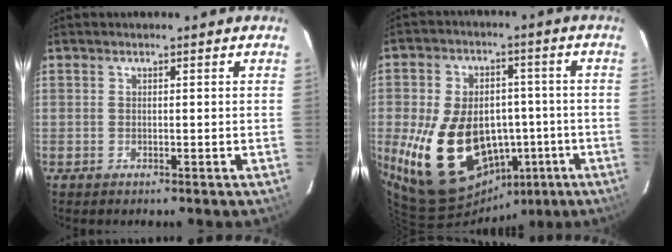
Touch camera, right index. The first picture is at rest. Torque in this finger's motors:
{"motor_torque": [2.14, 0.00, 1.06, 0.17]}